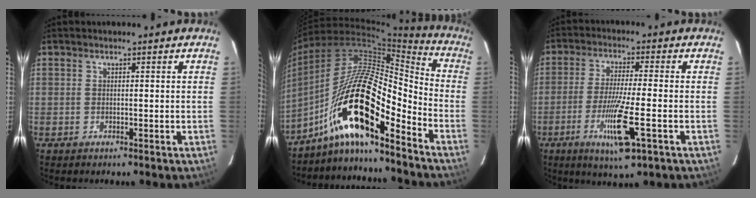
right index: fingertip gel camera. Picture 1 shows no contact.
{"total": 16.2, "force": [-9.5, 3.3, 12.6], "torque": [-0.232, 0.029, -0.166]}
{"total": 10.2, "force": [-3.9, 0.4, 9.4], "torque": [-0.172, -0.024, -0.068]}